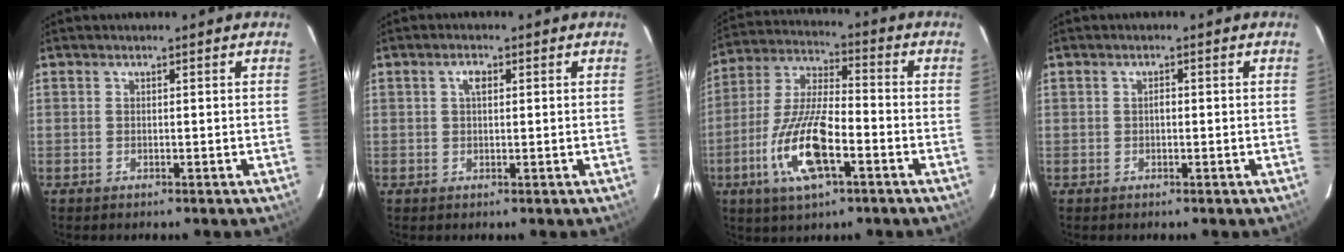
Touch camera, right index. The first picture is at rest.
{"total": 1.9, "force": [0.6, 1.0, 1.6], "torque": [-0.029, 0.007, 0.010]}
{"total": 15.0, "force": [-6.0, 4.8, 12.9], "torque": [-0.277, -0.012, -0.114]}
{"total": 0.8, "force": [-0.1, 0.5, 0.6], "torque": [-0.010, 0.005, -0.003]}